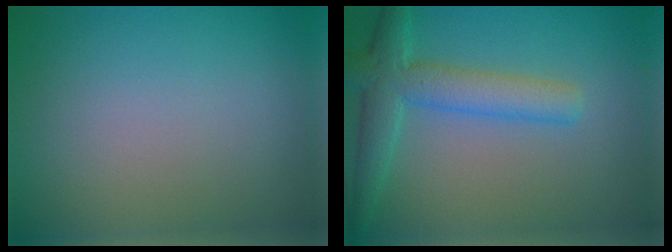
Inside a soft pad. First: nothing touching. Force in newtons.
{"total": 4.7, "press": 4.7, "slide": 0.2}